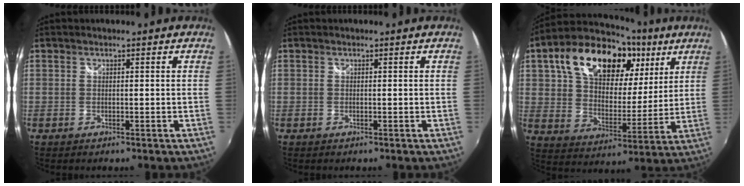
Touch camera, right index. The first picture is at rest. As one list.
[{"total": 0.0}, {"total": 27.1, "force": [12.9, 15.3, 18.2], "torque": [-0.355, 0.072, 0.216]}]